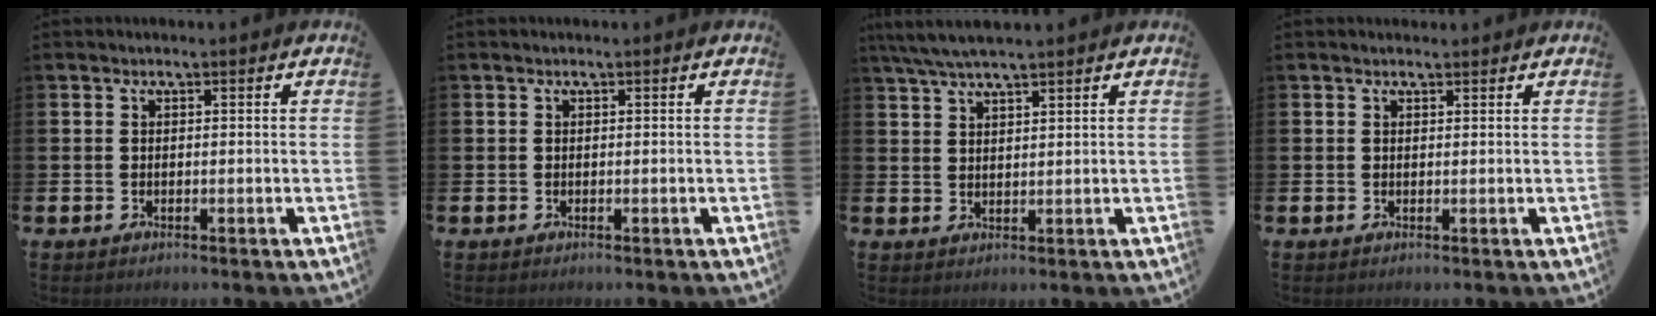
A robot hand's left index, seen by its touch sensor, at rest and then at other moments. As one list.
[{"total": 0.0}, {"total": 4.7, "force": [4.2, 0.5, 2.1], "torque": [-0.051, -0.008, 0.077]}, {"total": 0.8, "force": [0.8, 0.3, 0.2], "torque": [0.013, -0.003, 0.011]}]